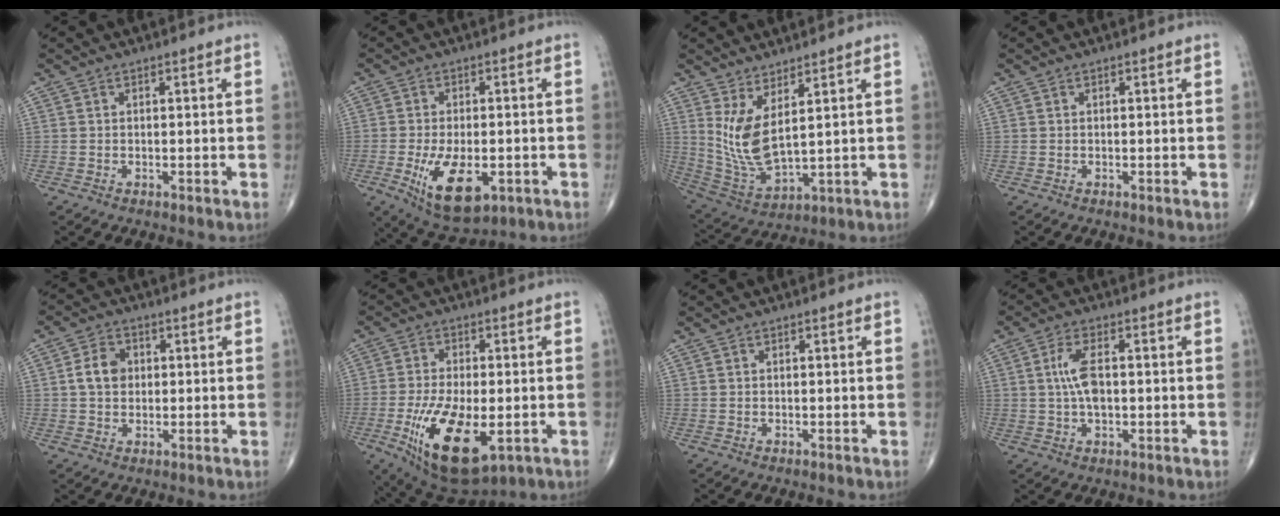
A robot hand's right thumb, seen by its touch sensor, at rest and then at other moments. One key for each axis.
{"total": 11.8, "fx": -3.6, "fy": 5.8, "fz": 9.5, "tx": -0.158, "ty": -0.007, "tz": -0.046}
{"total": 10.1, "fx": 3.7, "fy": 3.5, "fz": 8.7, "tx": -0.184, "ty": -0.043, "tz": 0.088}
{"total": 0.0}
{"total": 5.3, "fx": 0.6, "fy": 4.2, "fz": 3.3, "tx": -0.049, "ty": 0.008, "tz": 0.006}
{"total": 16.9, "fx": -5.2, "fy": 7.8, "fz": 14.0, "tx": -0.260, "ty": -0.008, "tz": -0.068}
{"total": 0.0}
{"total": 6.0, "fx": 0.4, "fy": 2.8, "fz": 5.3, "tx": -0.110, "ty": 0.007, "tz": 0.004}